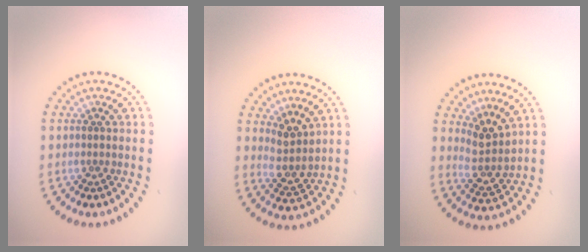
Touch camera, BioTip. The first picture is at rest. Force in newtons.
{"total": 2.6, "press": 1.9, "slide": 1.7}
{"total": 2.8, "press": 2.1, "slide": 1.9}